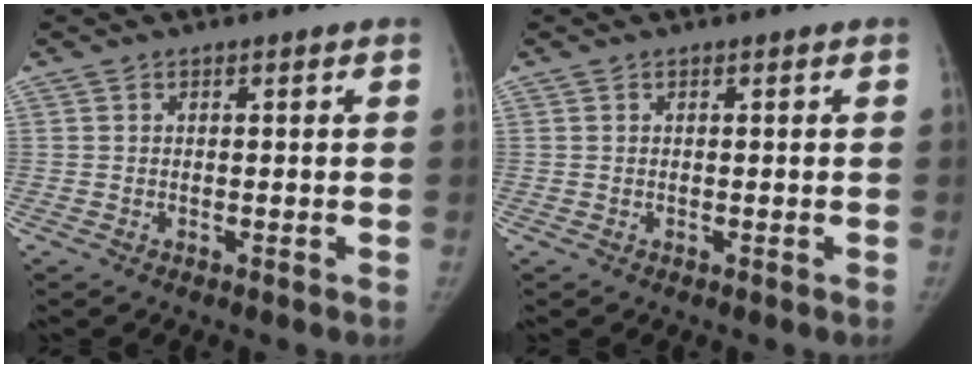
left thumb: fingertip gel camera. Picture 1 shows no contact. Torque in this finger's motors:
{"motor_torque": [-0.03, -0.05, 0.32, -0.23, 0.00]}